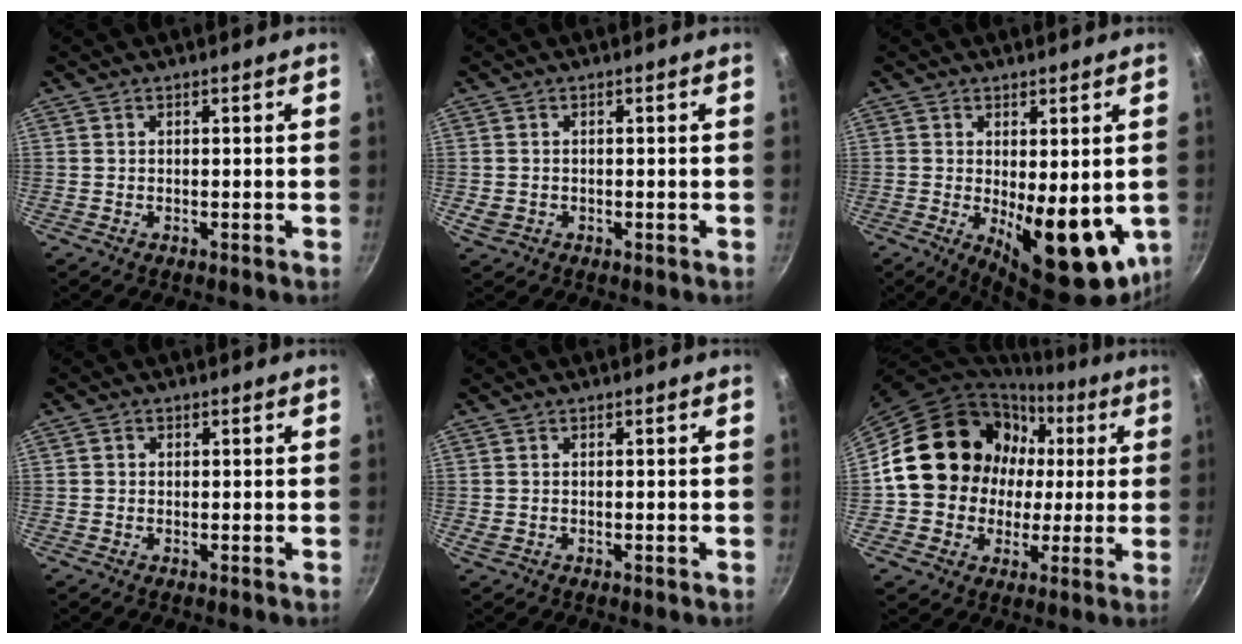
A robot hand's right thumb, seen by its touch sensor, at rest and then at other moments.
{"total": 2.1, "force": [-0.4, 1.7, 1.2], "torque": [-0.023, 0.000, -0.003]}
{"total": 13.9, "force": [-1.5, 5.9, 12.5], "torque": [-0.147, -0.025, -0.005]}
{"total": 0.9, "force": [0.0, 0.8, 0.3], "torque": [-0.002, 0.003, -0.001]}
{"total": 0.7, "force": [-0.1, 0.3, 0.6], "torque": [-0.009, 0.000, -0.002]}
{"total": 17.8, "force": [2.2, 15.9, 7.8], "torque": [-0.104, 0.030, 0.042]}